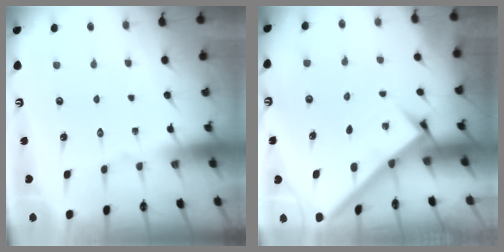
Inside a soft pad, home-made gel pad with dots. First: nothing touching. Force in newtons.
{"total": 2.5, "press": 2.5, "slide": 0.3}